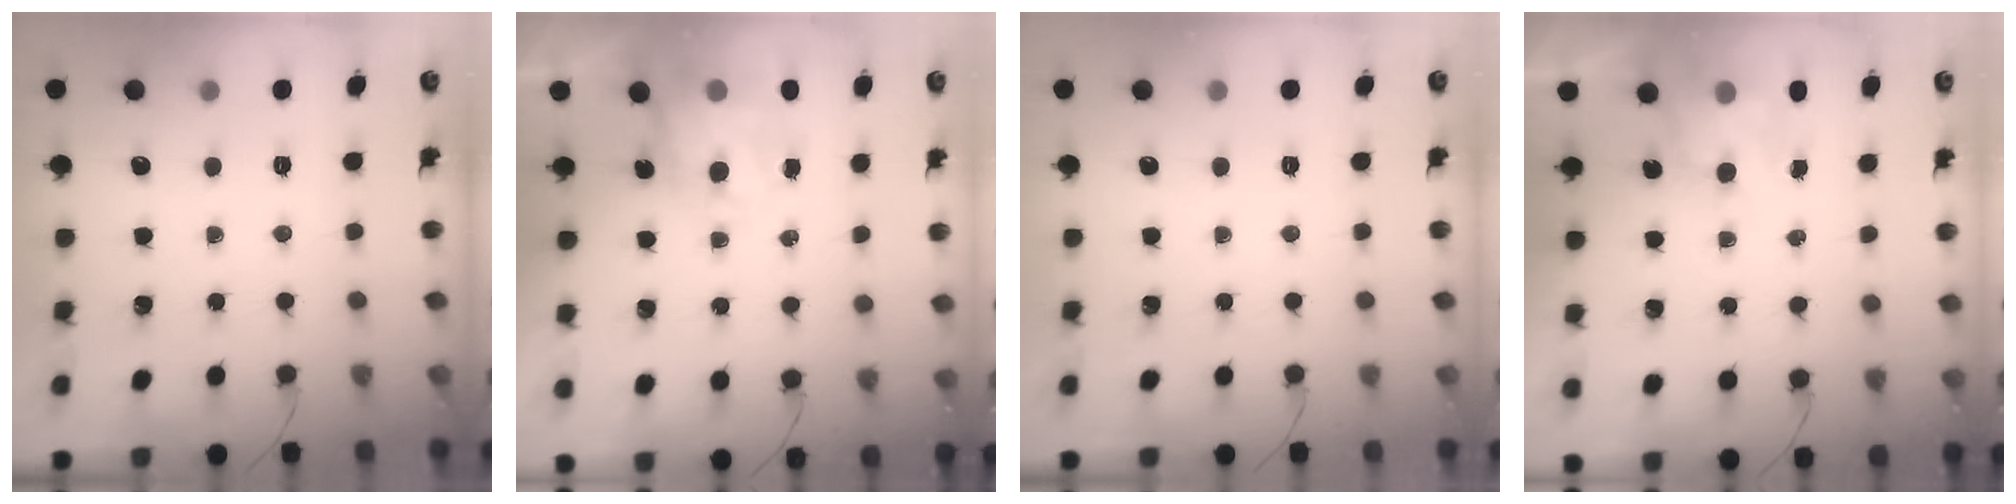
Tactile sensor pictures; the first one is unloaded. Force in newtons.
{"total": 8.8, "press": 8.6, "slide": 1.8}
{"total": 0.0}
{"total": 6.1, "press": 6.1, "slide": 0.2}